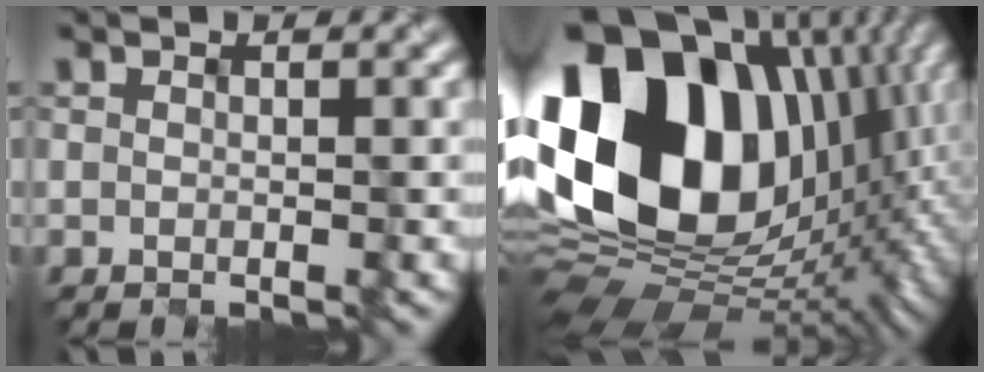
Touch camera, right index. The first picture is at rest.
{"total": 21.5, "force": [3.9, 15.0, 14.9], "torque": [-0.324, -0.008, 0.082]}